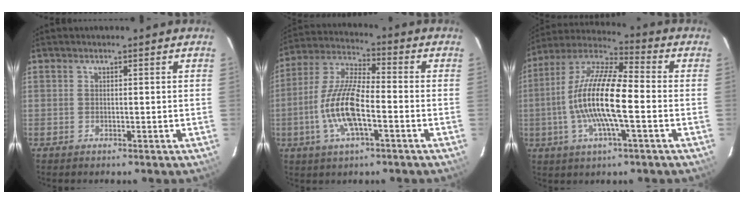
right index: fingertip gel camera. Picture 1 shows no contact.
{"total": 12.8, "force": [-3.9, 3.9, 11.6], "torque": [-0.246, 0.000, -0.080]}
{"total": 15.4, "force": [-2.5, 3.4, 14.8], "torque": [-0.289, 0.004, -0.058]}